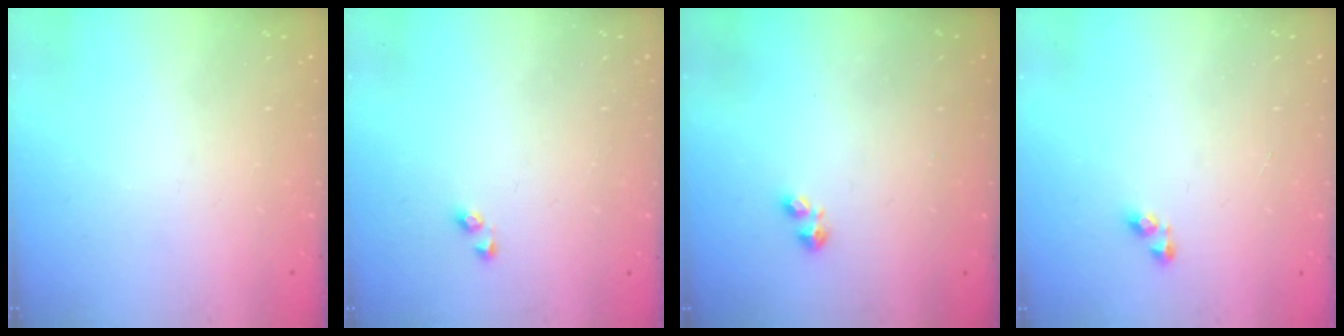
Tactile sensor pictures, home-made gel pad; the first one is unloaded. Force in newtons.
{"total": 3.1, "press": 3.0, "slide": 0.5}
{"total": 1.0, "press": 0.9, "slide": 0.4}
{"total": 3.8, "press": 3.7, "slide": 0.6}